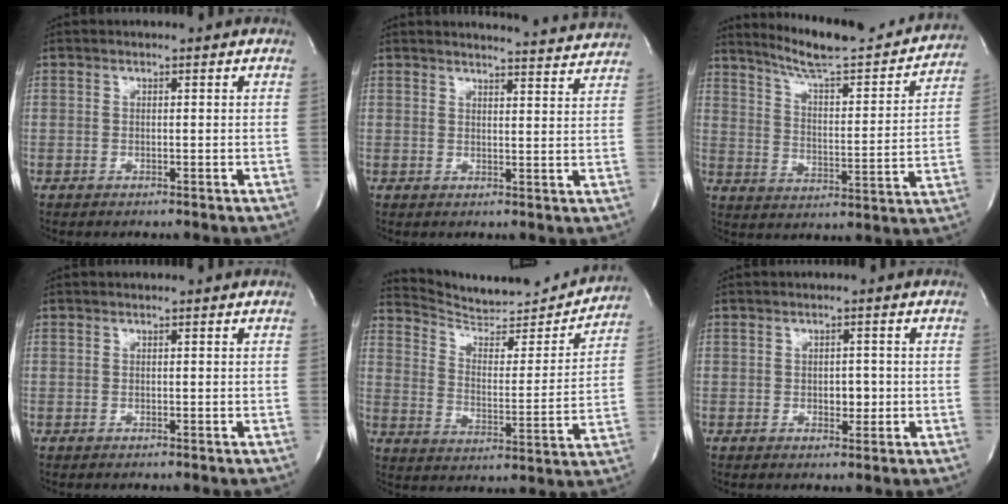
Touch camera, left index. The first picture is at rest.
{"total": 9.8, "force": [9.7, -0.5, 1.3], "torque": [-0.019, -0.031, 0.101]}
{"total": 21.2, "force": [19.2, 2.1, 8.8], "torque": [-0.132, -0.027, 0.264]}
{"total": 0.0}
{"total": 17.7, "force": [17.2, 2.5, 3.6], "torque": [-0.052, -0.035, 0.244]}
{"total": 2.2, "force": [-0.4, 1.3, 1.8], "torque": [-0.021, -0.001, -0.004]}